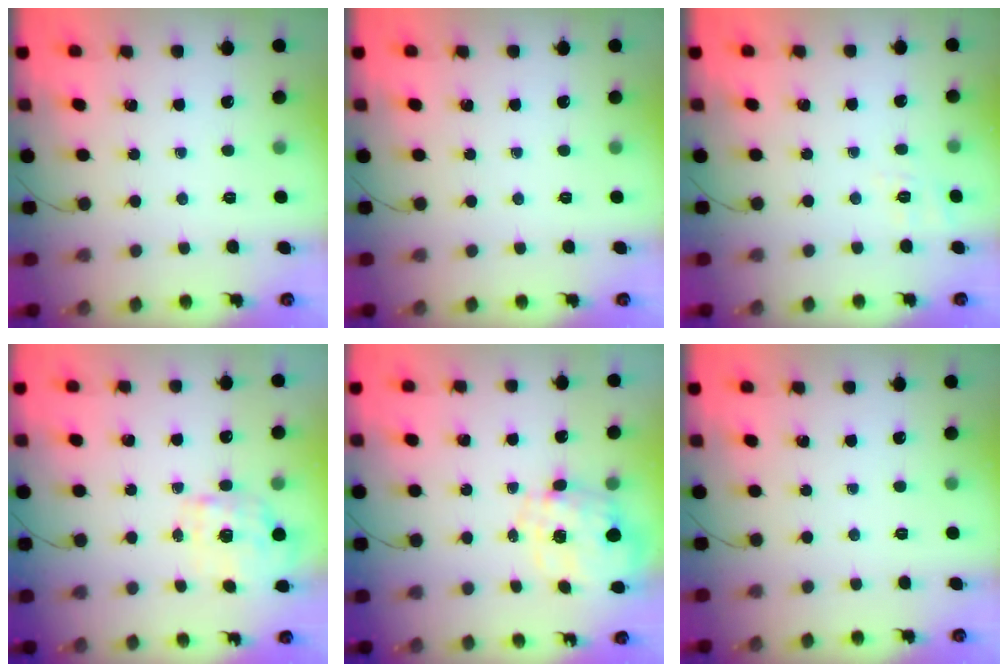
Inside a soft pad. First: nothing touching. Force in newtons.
{"total": 0.0}
{"total": 2.6, "press": 1.5, "slide": 2.1}
{"total": 1.9, "press": 1.6, "slide": 1.0}
{"total": 2.5, "press": 2.3, "slide": 0.9}
{"total": 0.0}